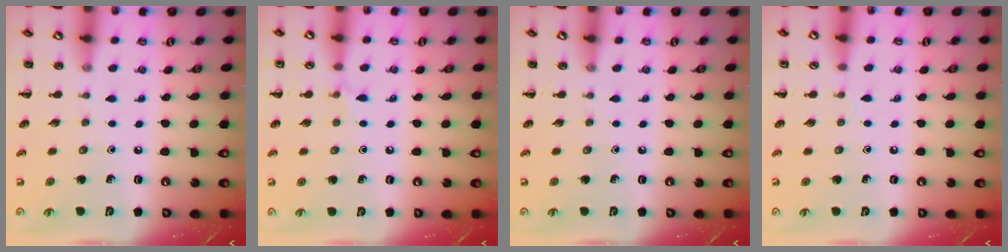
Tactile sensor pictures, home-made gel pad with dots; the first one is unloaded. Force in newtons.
{"total": 4.6, "press": 4.5, "slide": 1.1}
{"total": 0.0}
{"total": 3.0, "press": 2.8, "slide": 1.0}